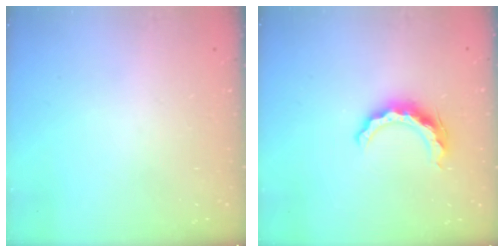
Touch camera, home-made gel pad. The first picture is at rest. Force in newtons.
{"total": 10.0, "press": 9.9, "slide": 1.4}